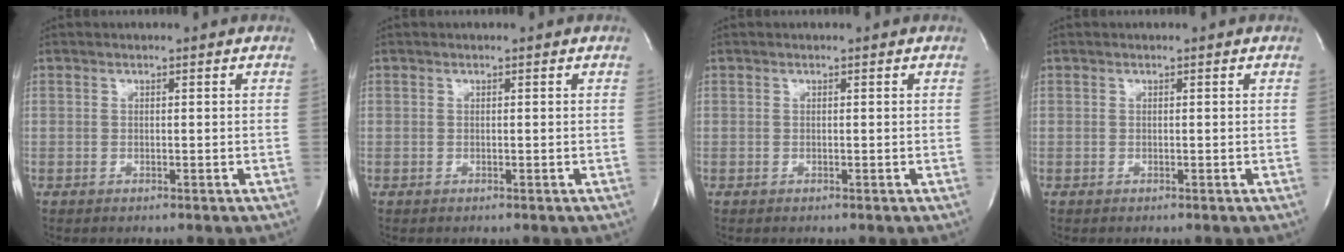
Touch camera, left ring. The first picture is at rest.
{"total": 0.0}
{"total": 0.0}
{"total": 0.0}